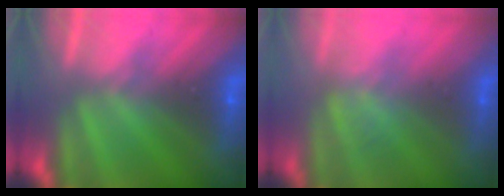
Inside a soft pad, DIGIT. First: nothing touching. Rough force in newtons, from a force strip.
{"total": 2.4}